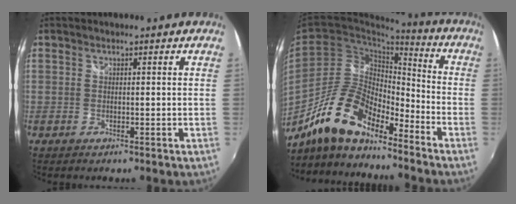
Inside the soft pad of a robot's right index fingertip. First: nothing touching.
{"total": 15.1, "force": [-11.6, 4.9, 8.3], "torque": [-0.164, 0.005, -0.224]}